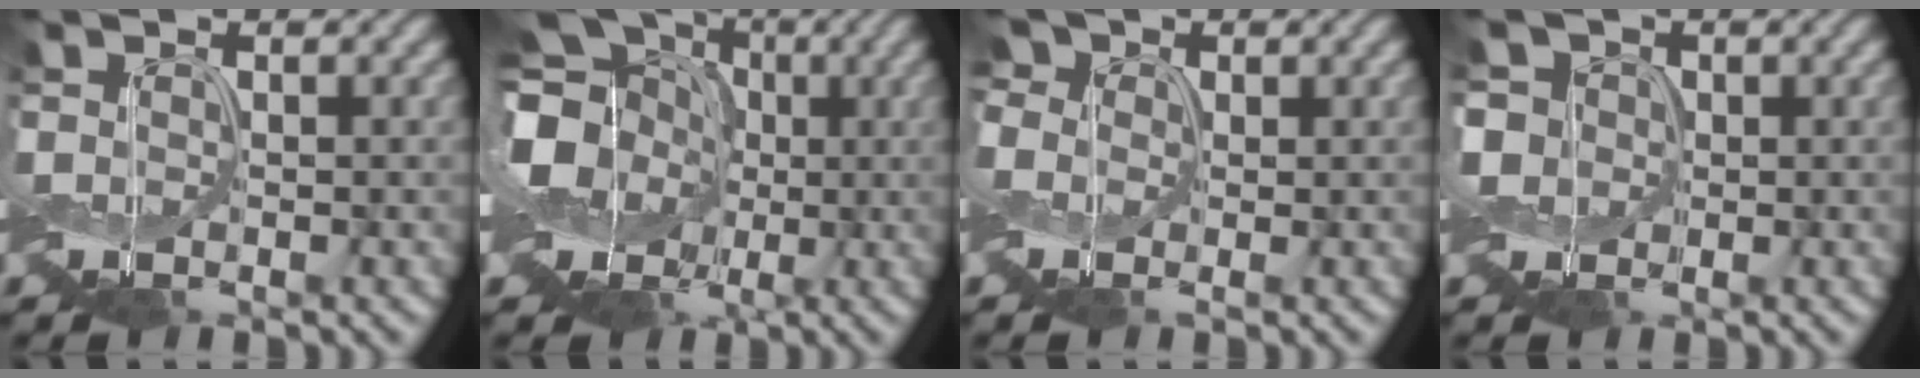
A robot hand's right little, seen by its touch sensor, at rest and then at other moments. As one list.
[{"total": 13.6, "force": [1.1, 11.7, 6.8], "torque": [-0.159, 0.017, -0.020]}, {"total": 4.1, "force": [2.2, 3.0, 1.7], "torque": [-0.058, 0.010, 0.027]}, {"total": 3.5, "force": [0.6, 3.0, 1.6], "torque": [-0.057, 0.023, -0.007]}]